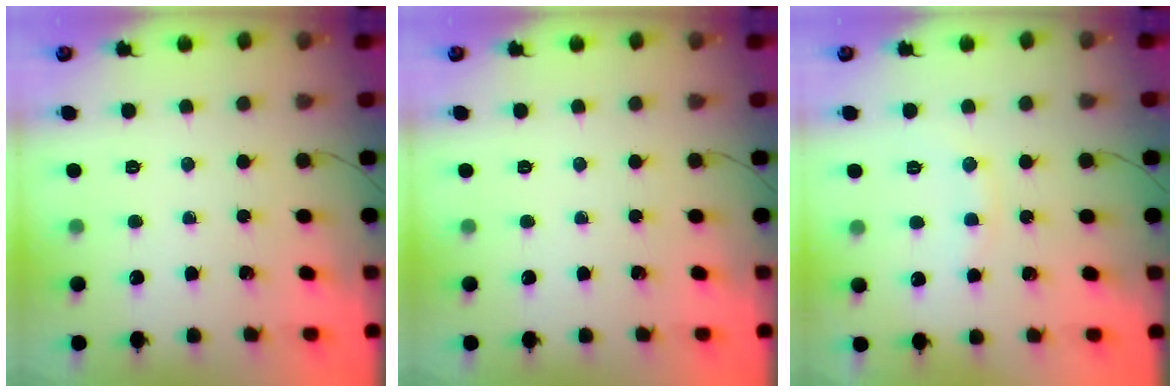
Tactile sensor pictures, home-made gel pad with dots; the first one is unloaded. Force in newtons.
{"total": 0.0}
{"total": 6.4, "press": 6.3, "slide": 0.8}